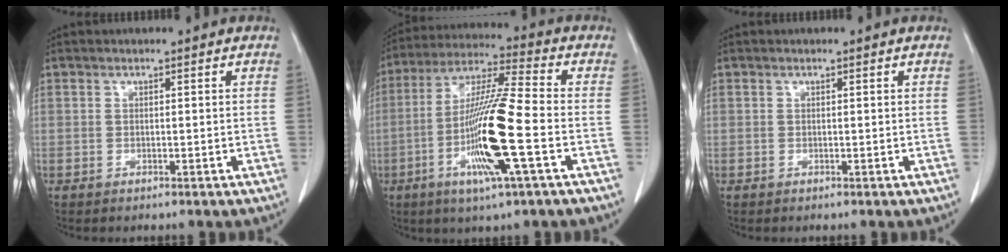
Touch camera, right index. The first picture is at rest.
{"total": 15.4, "force": [-4.4, 0.1, 14.8], "torque": [-0.292, -0.012, -0.089]}
{"total": 0.0}